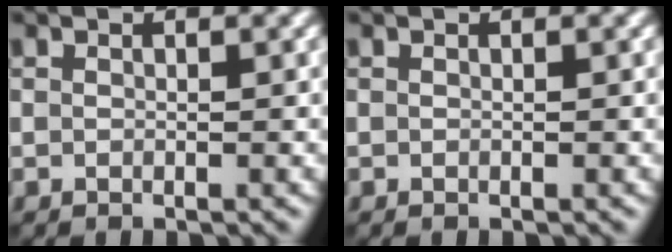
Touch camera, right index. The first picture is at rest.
{"total": 0.0}